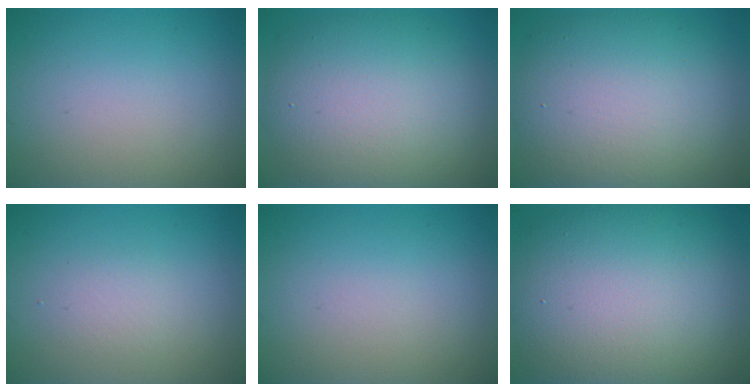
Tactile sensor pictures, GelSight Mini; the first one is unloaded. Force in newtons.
{"total": 9.8, "press": 9.8, "slide": 1.1}
{"total": 11.3, "press": 11.3, "slide": 0.7}
{"total": 1.4, "press": 1.4, "slide": 0.0}
{"total": 0.0}
{"total": 14.3, "press": 14.2, "slide": 0.7}